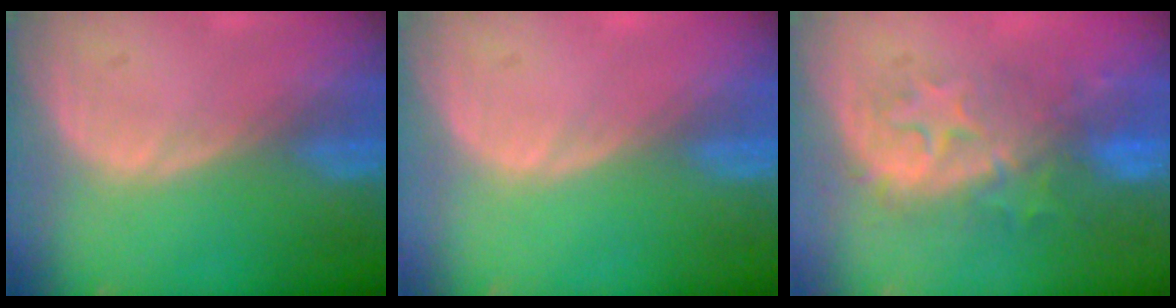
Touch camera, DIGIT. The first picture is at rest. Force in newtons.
{"total": 0.0}
{"total": 8.8, "press": 8.6, "slide": 1.8}